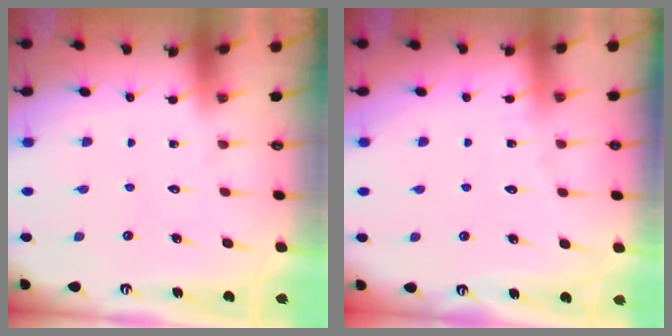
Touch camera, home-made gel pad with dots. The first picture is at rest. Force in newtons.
{"total": 3.4, "press": 3.3, "slide": 0.4}